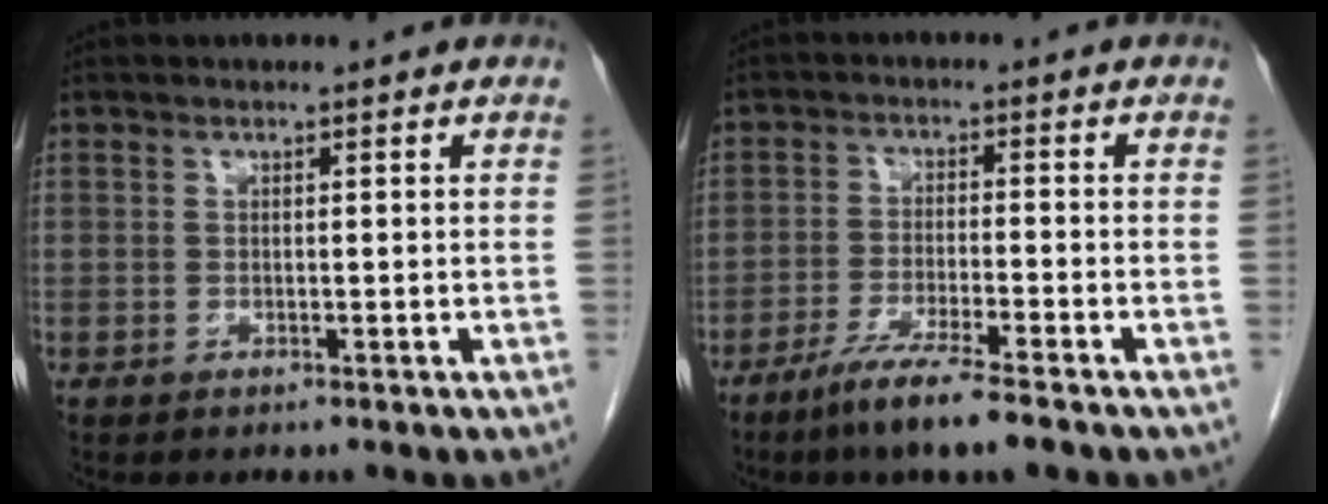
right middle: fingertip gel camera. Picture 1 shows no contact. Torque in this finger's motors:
{"motor_torque": [0.84, -0.92, 0.26, 0.08]}